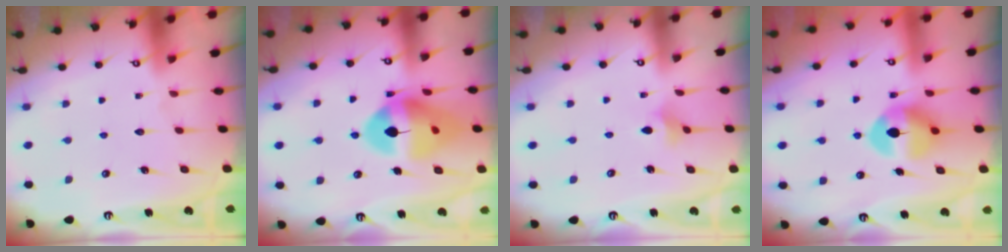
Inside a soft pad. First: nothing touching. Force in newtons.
{"total": 14.7, "press": 14.6, "slide": 1.9}
{"total": 2.9, "press": 2.8, "slide": 0.6}
{"total": 9.2, "press": 9.2, "slide": 1.1}